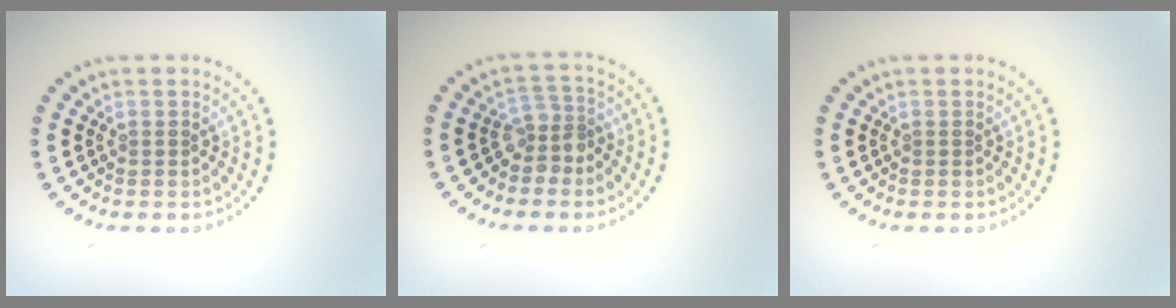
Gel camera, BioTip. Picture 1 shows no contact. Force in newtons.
{"total": 2.5, "press": 1.9, "slide": 1.6}
{"total": 0.0}